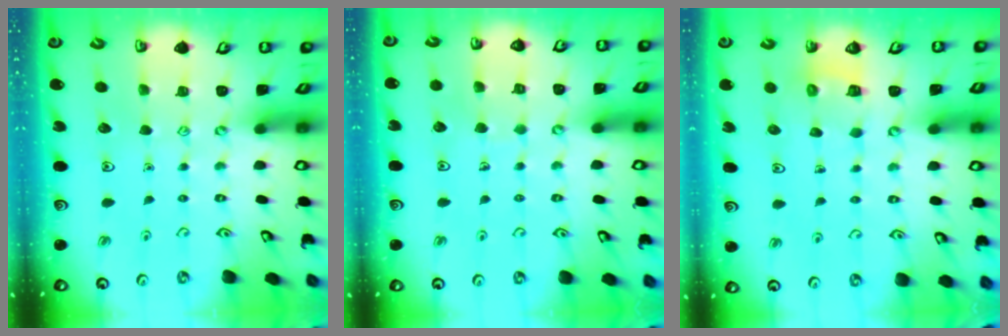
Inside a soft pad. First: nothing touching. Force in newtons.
{"total": 3.6, "press": 3.6, "slide": 0.1}
{"total": 3.2, "press": 3.2, "slide": 0.2}